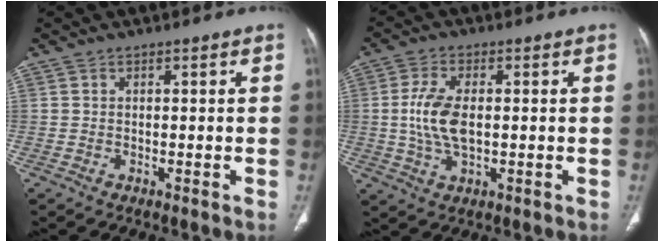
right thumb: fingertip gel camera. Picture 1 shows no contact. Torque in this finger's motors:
{"motor_torque": [0.67, 1.10, 0.55, -0.06, 0.31]}